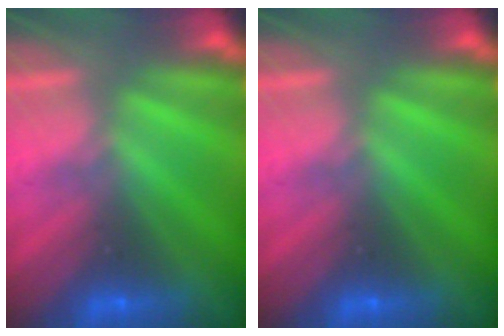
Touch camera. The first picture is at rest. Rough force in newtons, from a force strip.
{"total": 0.0}